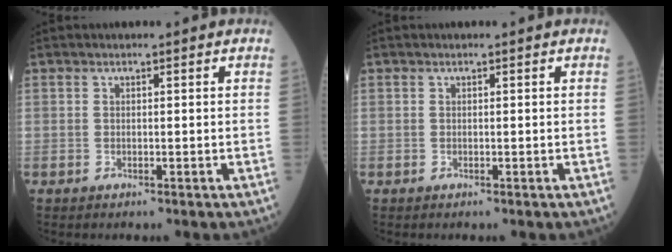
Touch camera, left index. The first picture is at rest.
{"total": 0.0}